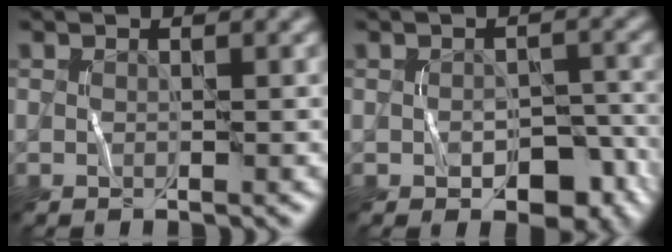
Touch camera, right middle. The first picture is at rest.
{"total": 4.6, "force": [-2.2, 3.0, 2.8], "torque": [-0.037, 0.000, -0.027]}